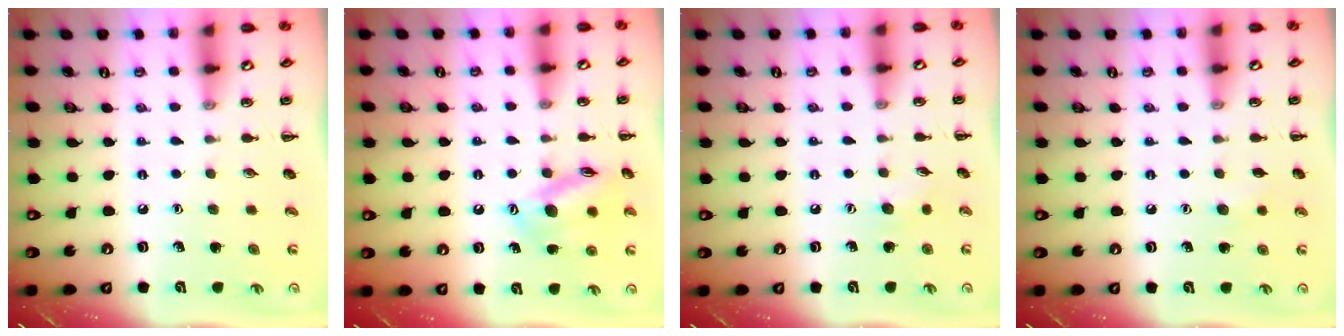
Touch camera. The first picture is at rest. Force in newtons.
{"total": 13.6, "press": 13.5, "slide": 1.5}
{"total": 4.0, "press": 3.9, "slide": 1.0}
{"total": 4.5, "press": 4.4, "slide": 0.9}